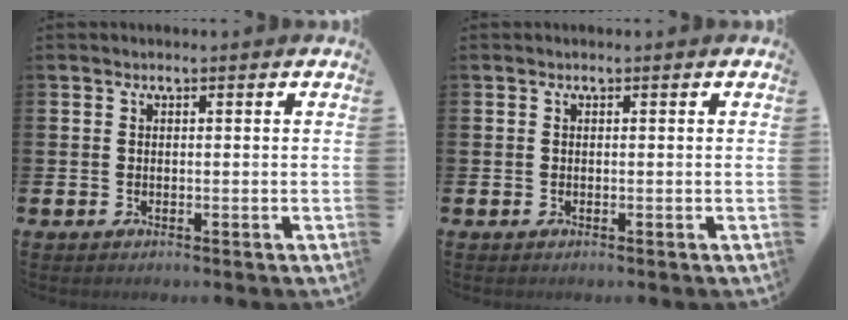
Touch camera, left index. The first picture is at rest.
{"total": 0.0}